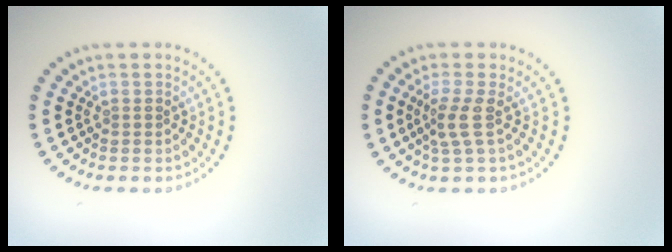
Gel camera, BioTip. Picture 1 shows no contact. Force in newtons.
{"total": 2.3, "press": 1.6, "slide": 1.6}